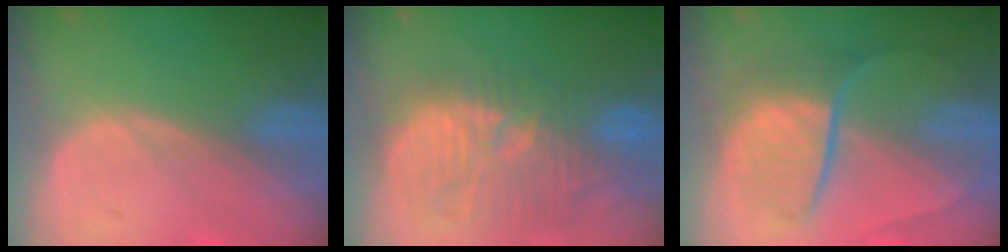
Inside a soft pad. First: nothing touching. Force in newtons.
{"total": 12.0, "press": 11.5, "slide": 3.4}
{"total": 8.8, "press": 7.7, "slide": 4.2}